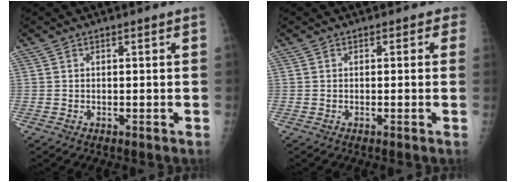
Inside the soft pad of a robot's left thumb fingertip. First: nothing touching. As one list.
[{"total": 1.2, "force": [0.4, 1.0, 0.5], "torque": [0.016, 0.003, -0.010]}]